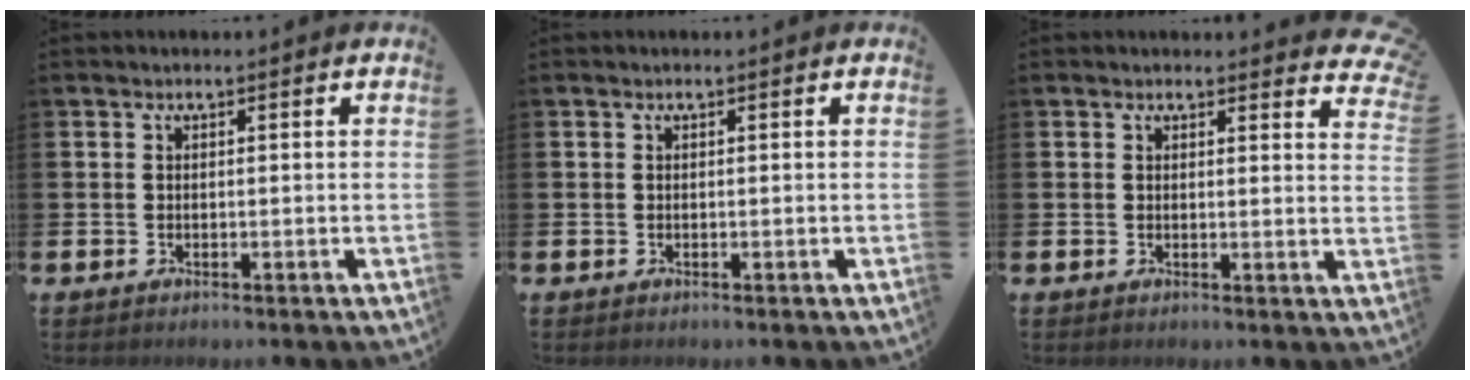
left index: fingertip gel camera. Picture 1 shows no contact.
{"total": 0.0}
{"total": 2.1, "force": [2.1, 0.5, 0.2], "torque": [0.013, -0.014, 0.033]}